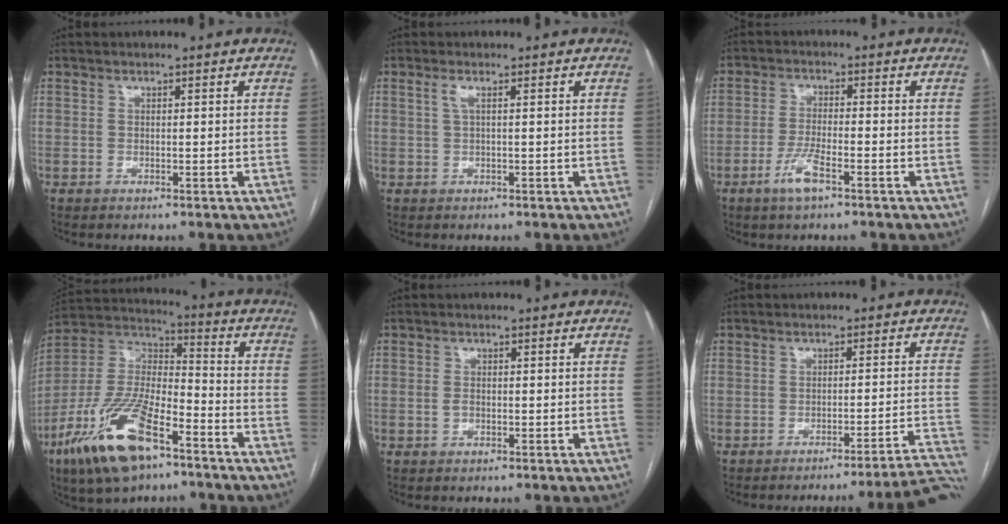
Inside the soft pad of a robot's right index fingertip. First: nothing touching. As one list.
[{"total": 1.2, "force": [0.4, 0.1, 1.2], "torque": [-0.032, 0.007, 0.007]}, {"total": 5.0, "force": [-2.8, 0.7, 4.0], "torque": [-0.086, -0.005, -0.054]}, {"total": 19.0, "force": [-10.8, 6.7, 14.2], "torque": [-0.308, -0.014, -0.201]}, {"total": 1.1, "force": [-0.3, 0.7, 0.8], "torque": [-0.019, 0.001, -0.006]}, {"total": 13.7, "force": [-12.9, -2.5, 4.0], "torque": [0.017, 0.000, -0.149]}]